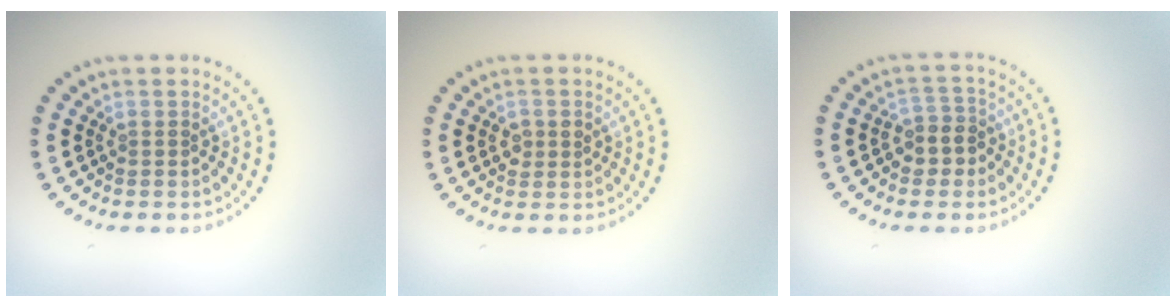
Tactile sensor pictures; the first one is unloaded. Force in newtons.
{"total": 1.5, "press": 1.5, "slide": 0.2}
{"total": 2.6, "press": 2.2, "slide": 1.3}